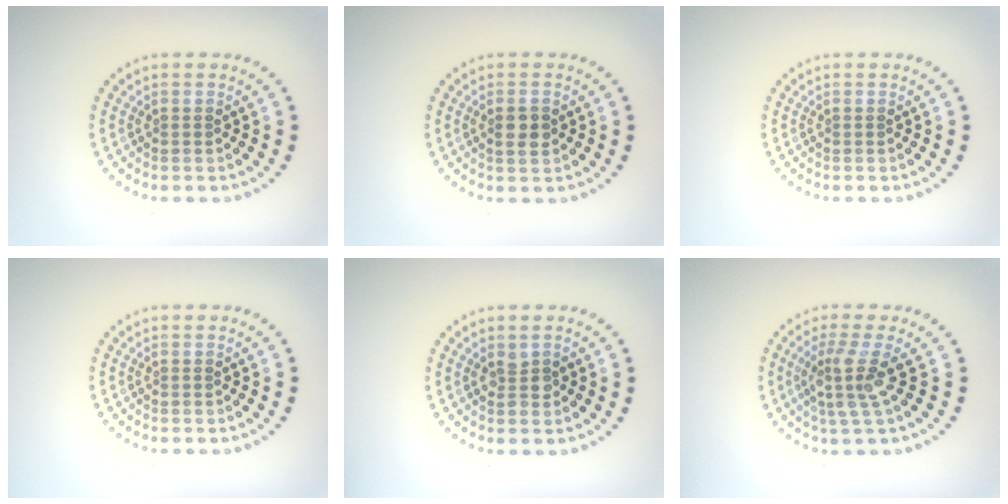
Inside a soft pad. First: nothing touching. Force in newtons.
{"total": 1.9, "press": 1.9, "slide": 0.3}
{"total": 0.0}
{"total": 0.0}
{"total": 1.2, "press": 1.1, "slide": 0.1}
{"total": 3.2, "press": 2.3, "slide": 2.2}